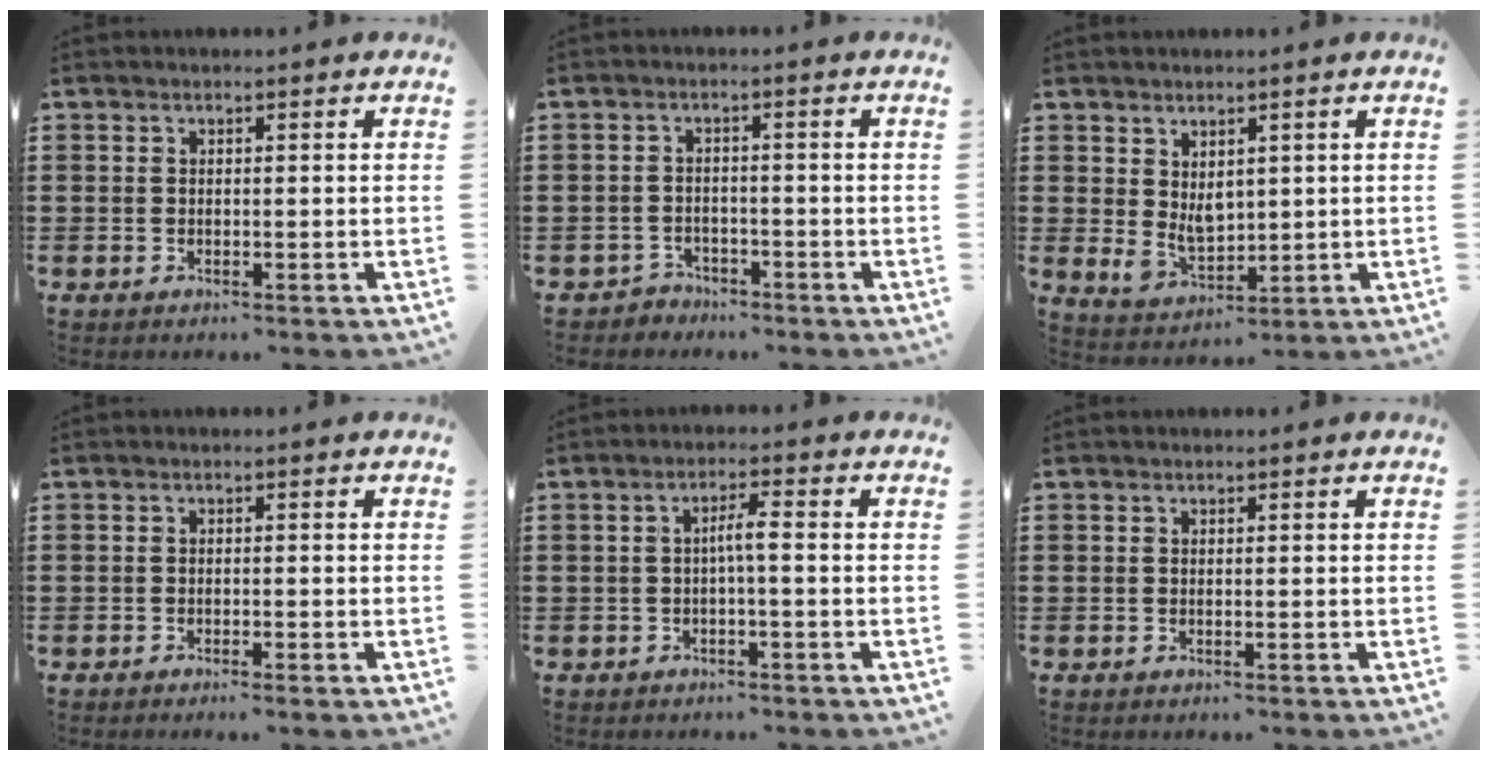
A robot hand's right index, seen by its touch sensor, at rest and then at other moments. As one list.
[{"total": 2.2, "force": [-2.1, 0.6, -0.1], "torque": [-0.005, 0.003, -0.047]}, {"total": 3.9, "force": [1.4, 2.9, 2.2], "torque": [-0.034, -0.003, 0.026]}, {"total": 0.8, "force": [-0.7, -0.2, 0.3], "torque": [-0.007, -0.003, -0.014]}, {"total": 2.9, "force": [-0.4, 0.2, 2.8], "torque": [-0.054, 0.003, -0.010]}, {"total": 0.0}]